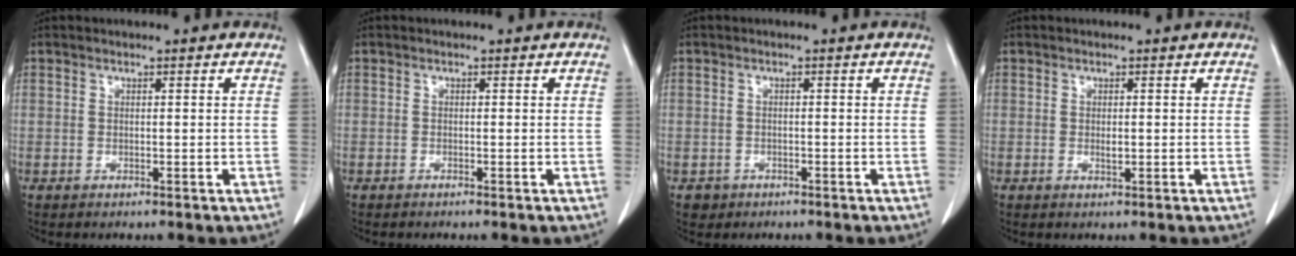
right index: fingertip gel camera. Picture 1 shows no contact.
{"total": 0.0}
{"total": 1.7, "force": [-0.9, 1.4, 0.0], "torque": [-0.003, 0.006, -0.013]}
{"total": 0.9, "force": [-0.1, 0.3, 0.9], "torque": [-0.017, -0.002, 0.000]}